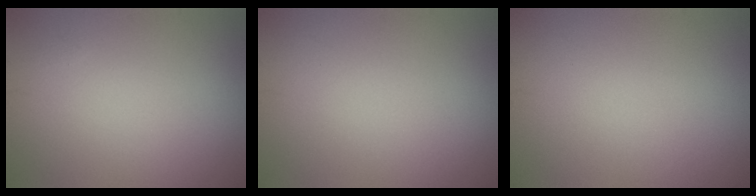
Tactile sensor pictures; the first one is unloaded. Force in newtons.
{"total": 0.0}
{"total": 0.0}